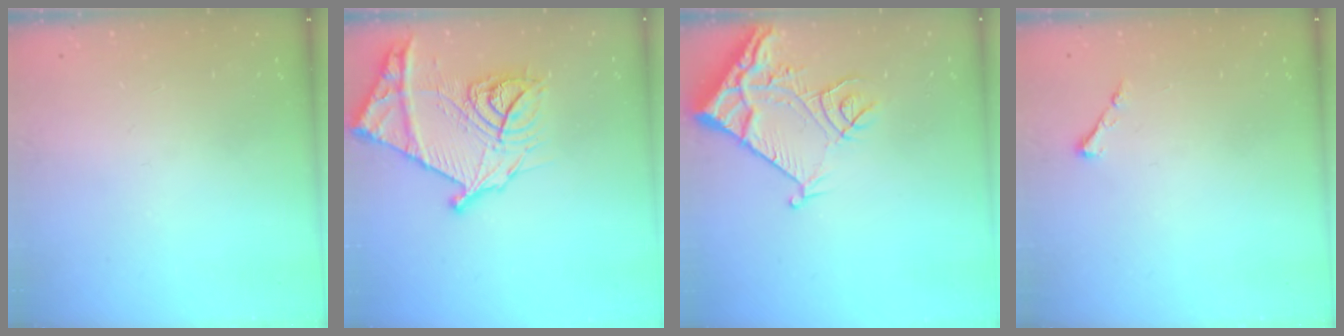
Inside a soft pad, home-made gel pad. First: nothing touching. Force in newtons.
{"total": 22.2, "press": 22.1, "slide": 2.4}
{"total": 12.6, "press": 12.5, "slide": 1.5}
{"total": 3.3, "press": 3.3, "slide": 0.6}